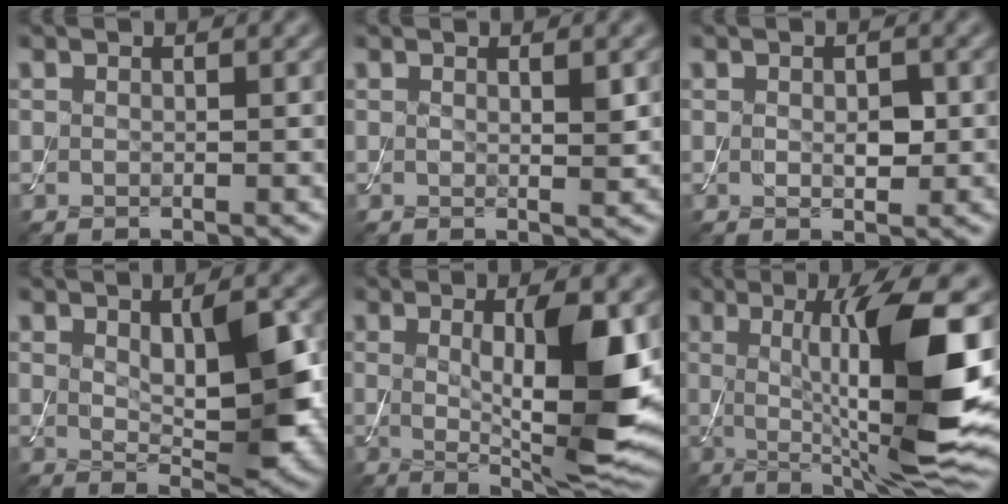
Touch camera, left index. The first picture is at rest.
{"total": 1.3, "force": [0.5, 0.3, 1.1], "torque": [-0.017, -0.005, 0.008]}
{"total": 1.9, "force": [0.0, 1.1, 1.5], "torque": [-0.027, -0.003, 0.002]}
{"total": 6.6, "force": [1.0, 2.4, 6.1], "torque": [-0.093, -0.004, 0.020]}
{"total": 9.4, "force": [0.8, 2.1, 9.1], "torque": [-0.141, -0.020, 0.022]}
{"total": 12.8, "force": [0.4, 2.5, 12.6], "torque": [-0.184, -0.005, 0.013]}